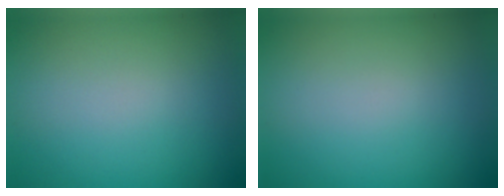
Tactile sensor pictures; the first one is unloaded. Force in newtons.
{"total": 0.0}